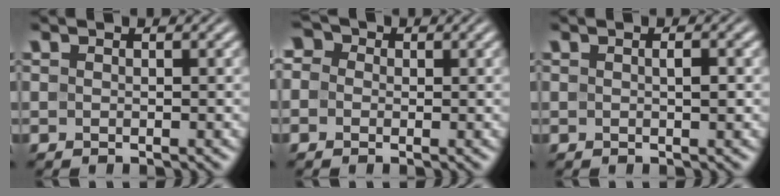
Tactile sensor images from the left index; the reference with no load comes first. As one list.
[{"total": 3.4, "force": [0.9, 2.8, 1.6], "torque": [-0.021, 0.024, -0.019]}, {"total": 1.0, "force": [0.1, 0.2, 1.0], "torque": [-0.020, 0.002, 0.002]}]